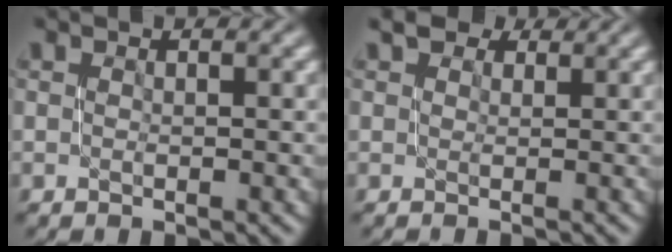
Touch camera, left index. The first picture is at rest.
{"total": 2.8, "force": [2.2, 1.2, 1.2], "torque": [-0.018, 0.010, 0.019]}